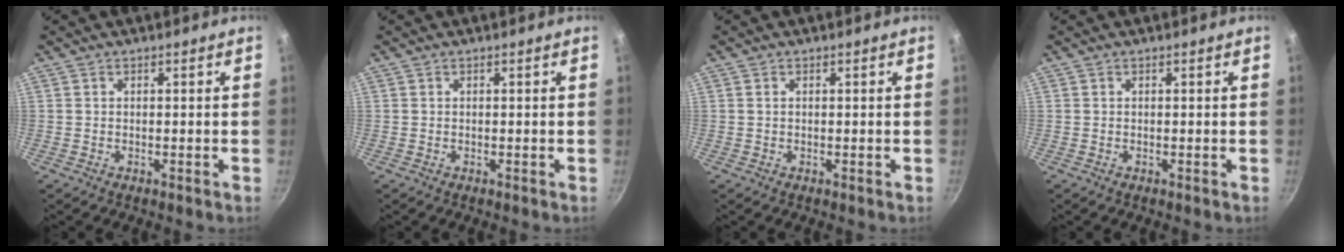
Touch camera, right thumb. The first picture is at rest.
{"total": 0.0}
{"total": 0.6, "force": [0.2, 0.4, 0.4], "torque": [-0.009, 0.001, 0.003]}
{"total": 0.0}